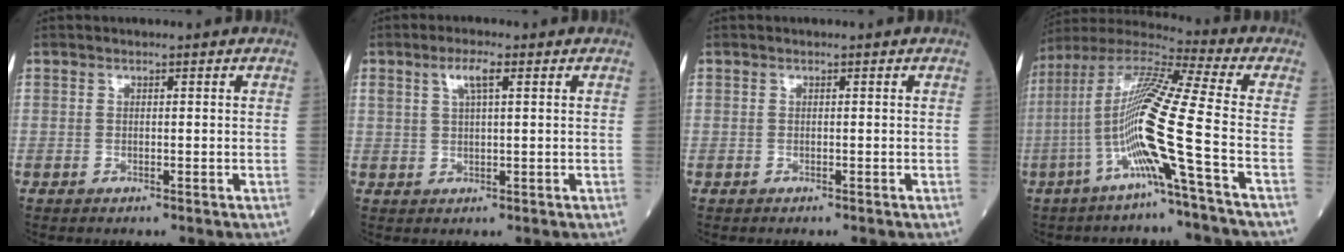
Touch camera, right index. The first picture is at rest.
{"total": 3.4, "force": [1.5, 0.6, 2.9], "torque": [-0.061, 0.010, 0.030]}
{"total": 0.0}
{"total": 15.7, "force": [-4.7, -1.8, 14.9], "torque": [-0.293, 0.002, -0.103]}